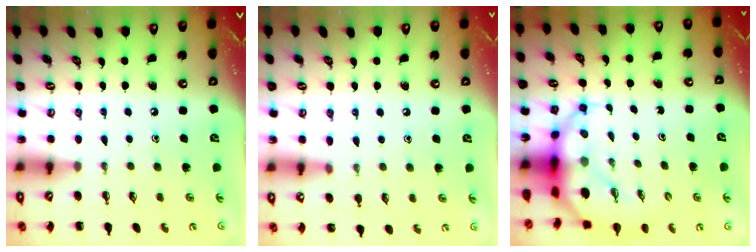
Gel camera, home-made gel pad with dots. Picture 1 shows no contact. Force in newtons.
{"total": 7.3, "press": 7.1, "slide": 1.3}
{"total": 8.0, "press": 7.7, "slide": 2.2}